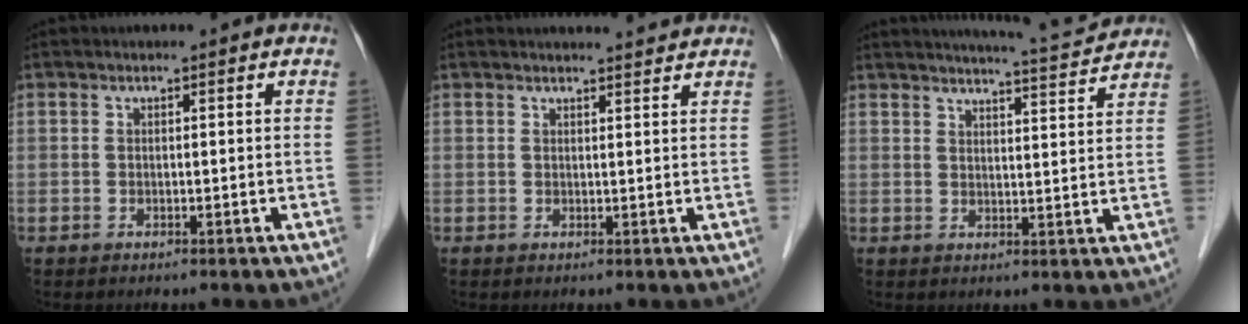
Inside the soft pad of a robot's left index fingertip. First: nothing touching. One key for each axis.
{"total": 3.9, "fx": 3.8, "fy": 0.3, "fz": 0.8, "tx": -0.016, "ty": 0.009, "tz": 0.044}
{"total": 10.1, "fx": 9.7, "fy": -0.1, "fz": 2.8, "tx": -0.047, "ty": 0.002, "tz": 0.122}